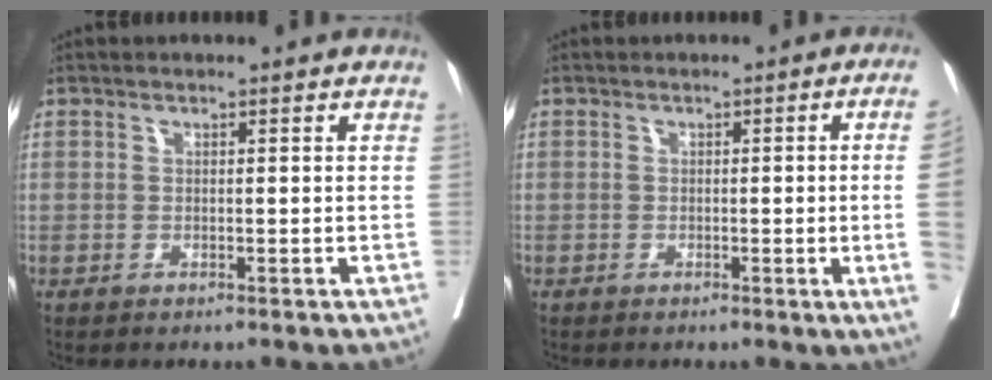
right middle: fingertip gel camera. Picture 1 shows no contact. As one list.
[{"total": 6.9, "force": [-0.9, -2.3, 6.5], "torque": [-0.073, -0.016, -0.010]}]